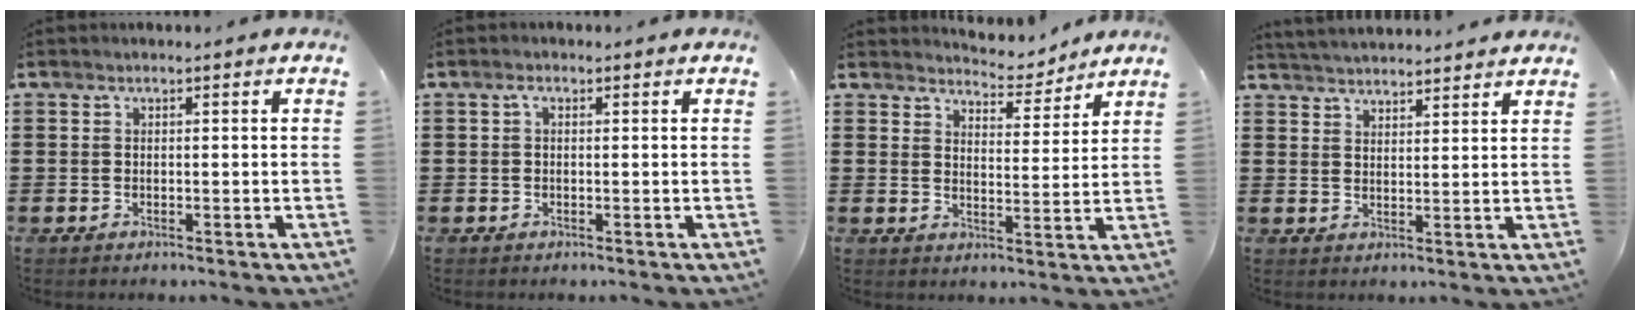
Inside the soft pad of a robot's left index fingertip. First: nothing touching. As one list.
[{"total": 1.0, "force": [0.0, 0.5, 0.9], "torque": [-0.019, 0.003, 0.000]}, {"total": 4.4, "force": [4.3, 0.7, 0.3], "torque": [-0.020, -0.027, 0.074]}, {"total": 3.1, "force": [3.0, -0.2, -0.1], "torque": [-0.009, -0.010, 0.057]}]